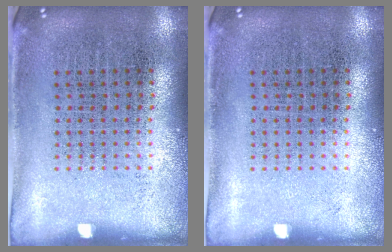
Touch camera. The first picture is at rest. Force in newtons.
{"total": 0.0}